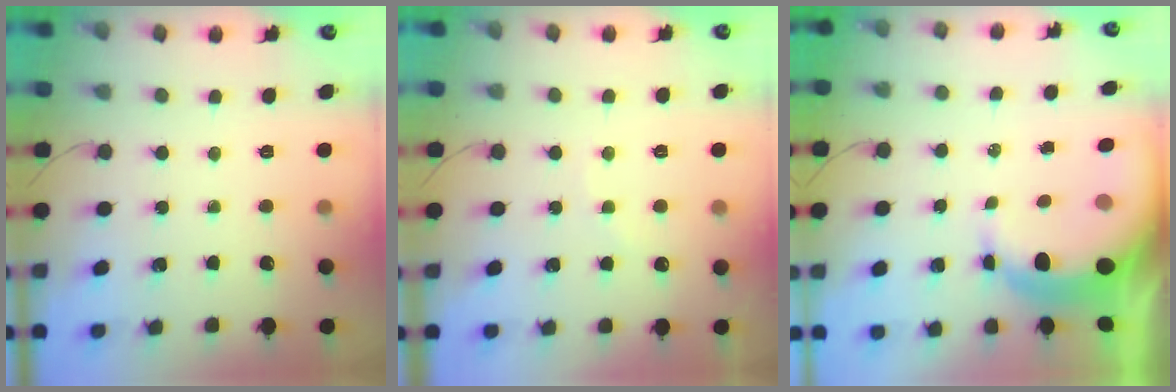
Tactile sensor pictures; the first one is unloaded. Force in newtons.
{"total": 4.7, "press": 4.7, "slide": 0.8}
{"total": 8.8, "press": 8.6, "slide": 1.7}